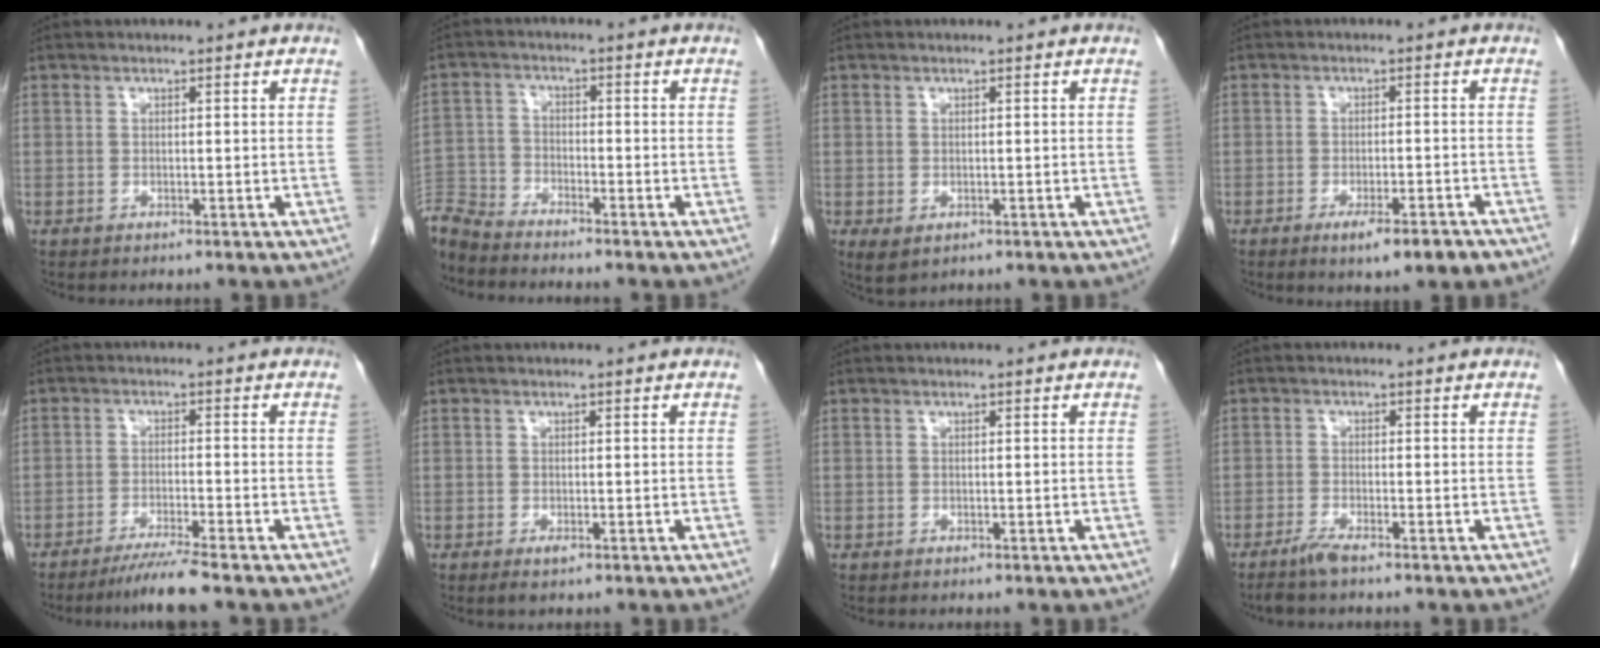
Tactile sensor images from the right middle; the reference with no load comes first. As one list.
[{"total": 6.9, "force": [-6.8, 0.3, 0.9], "torque": [-0.015, -0.007, -0.132]}, {"total": 2.3, "force": [-0.7, 1.5, 1.6], "torque": [-0.026, -0.007, 0.001]}, {"total": 5.7, "force": [-3.7, 0.9, 4.2], "torque": [-0.059, -0.009, -0.049]}, {"total": 4.9, "force": [-4.0, -1.2, 2.6], "torque": [-0.047, -0.017, -0.075]}, {"total": 1.0, "force": [-0.5, 0.3, 0.8], "torque": [-0.014, -0.002, -0.006]}, {"total": 0.0}, {"total": 2.4, "force": [-1.9, -0.1, 1.4], "torque": [-0.039, -0.006, -0.041]}]